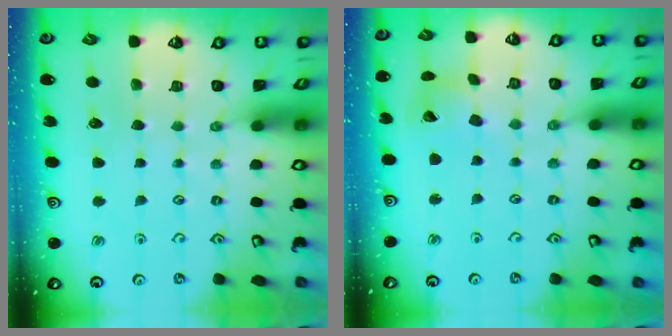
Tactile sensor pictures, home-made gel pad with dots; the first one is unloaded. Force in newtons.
{"total": 7.1, "press": 7.1, "slide": 1.0}